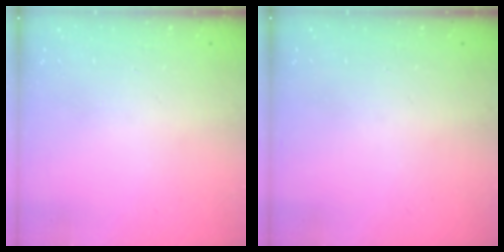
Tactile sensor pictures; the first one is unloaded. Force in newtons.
{"total": 0.0}